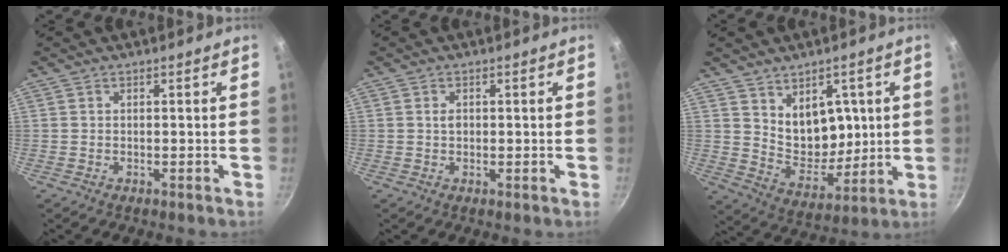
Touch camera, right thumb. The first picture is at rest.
{"total": 1.4, "force": [0.2, 0.9, 1.0], "torque": [-0.014, 0.000, 0.002]}
{"total": 10.4, "force": [3.2, 7.3, 6.7], "torque": [-0.057, -0.033, 0.071]}